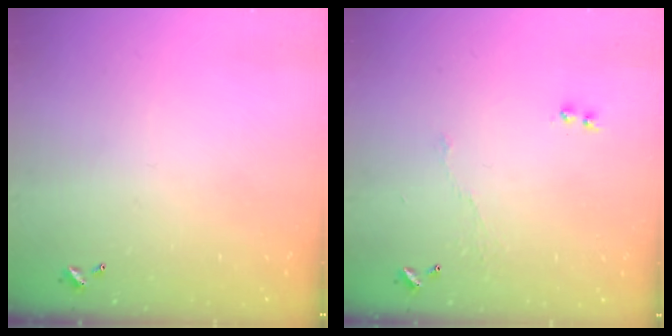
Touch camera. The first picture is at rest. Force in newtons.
{"total": 3.5, "press": 3.4, "slide": 0.7}